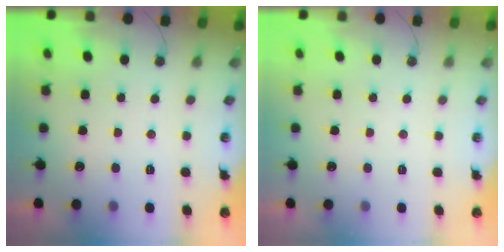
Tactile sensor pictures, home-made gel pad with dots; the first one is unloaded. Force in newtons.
{"total": 0.0}